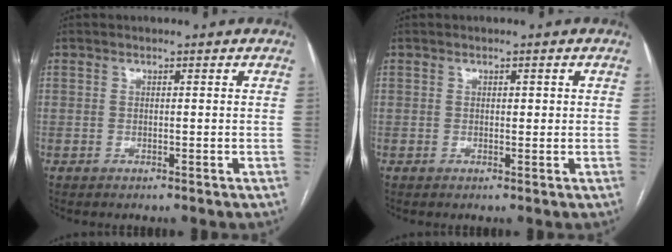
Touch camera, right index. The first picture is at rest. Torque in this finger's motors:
{"motor_torque": [-0.52, 0.44, -0.07, -0.01]}